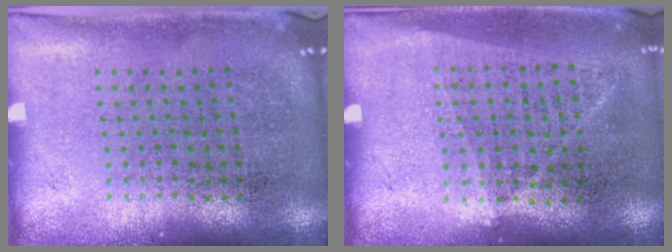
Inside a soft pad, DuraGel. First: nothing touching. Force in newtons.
{"total": 1.0, "press": 0.9, "slide": 0.5}